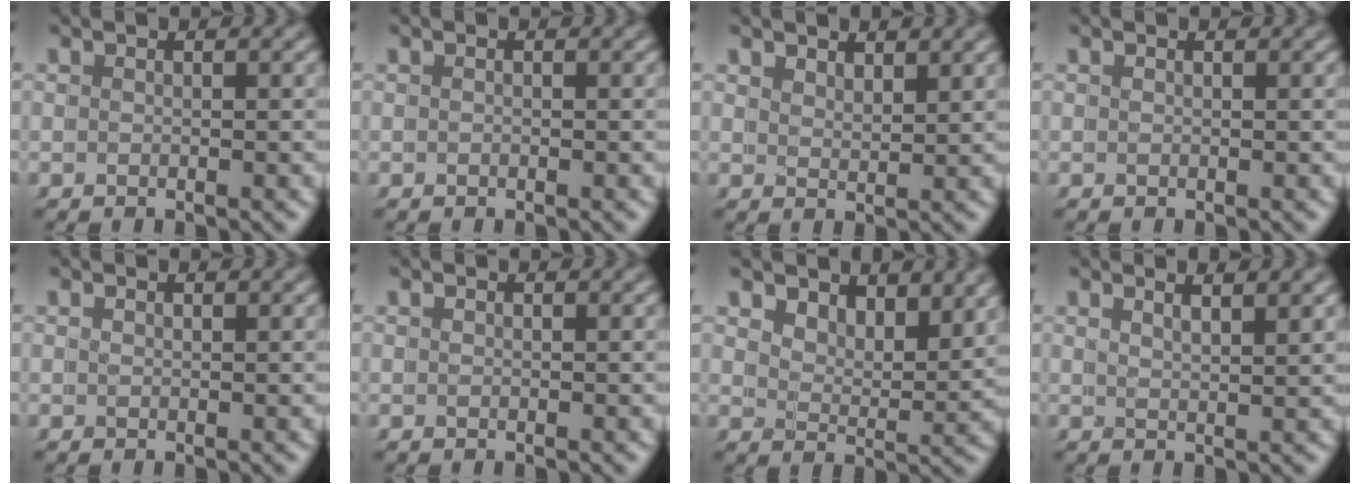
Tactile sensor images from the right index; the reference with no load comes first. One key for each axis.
{"total": 0.0}
{"total": 2.4, "fx": 1.9, "fy": -1.2, "fz": -0.9, "tx": 0.016, "ty": -0.006, "tz": 0.041}
{"total": 0.6, "fx": 0.2, "fy": -0.2, "fz": -0.6, "tx": 0.008, "ty": -0.001, "tz": 0.002}
{"total": 1.5, "fx": 0.1, "fy": -0.9, "fz": -1.2, "tx": 0.014, "ty": -0.004, "tz": 0.005}
{"total": 0.5, "fx": 0.3, "fy": 0.1, "fz": -0.4, "tx": 0.006, "ty": 0.001, "tz": 0.003}
{"total": 3.1, "fx": 3.0, "fy": -0.6, "fz": -0.6, "tx": 0.004, "ty": -0.011, "tz": 0.054}
{"total": 2.9, "fx": 1.6, "fy": -2.3, "fz": -0.7, "tx": 0.013, "ty": -0.004, "tz": 0.035}